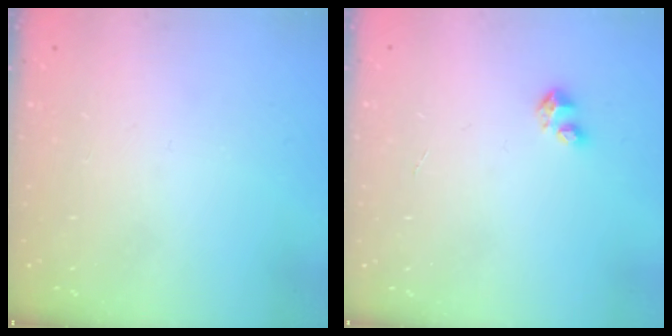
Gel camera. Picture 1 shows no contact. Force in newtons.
{"total": 3.0, "press": 2.9, "slide": 0.2}